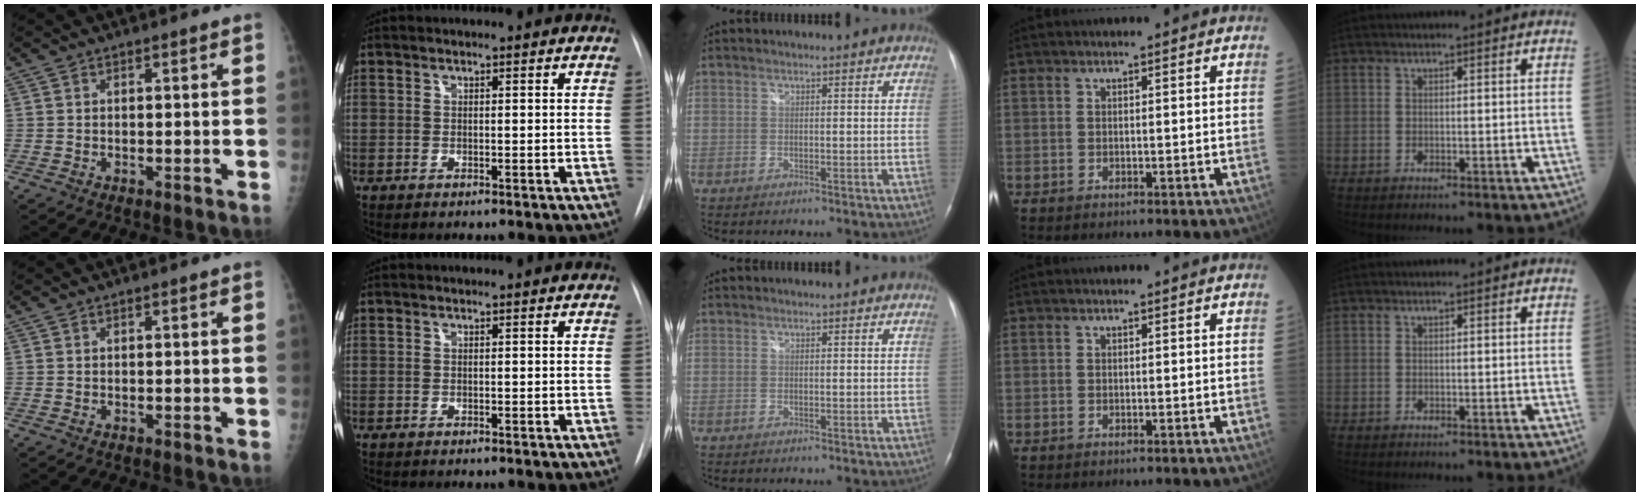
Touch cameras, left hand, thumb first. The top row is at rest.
{}